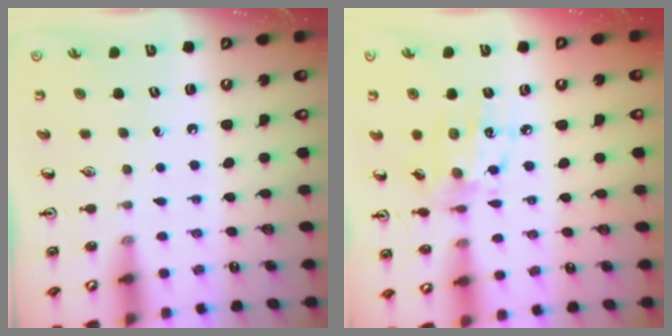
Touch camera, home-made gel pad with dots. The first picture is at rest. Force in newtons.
{"total": 9.6, "press": 9.6, "slide": 0.6}